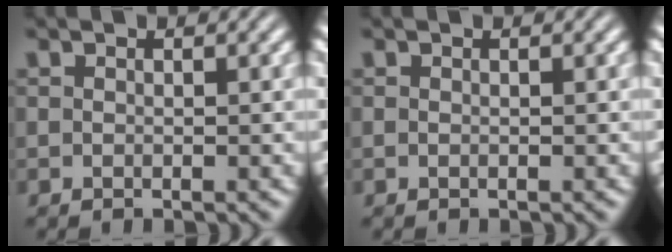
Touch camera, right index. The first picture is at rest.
{"total": 0.0}